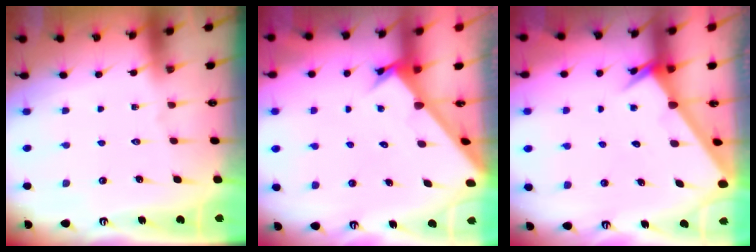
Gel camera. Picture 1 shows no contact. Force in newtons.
{"total": 2.4, "press": 2.4, "slide": 0.2}
{"total": 2.5, "press": 2.5, "slide": 0.2}